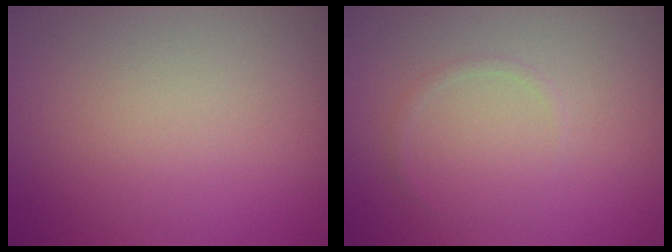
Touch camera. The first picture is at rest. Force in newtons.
{"total": 0.6, "press": 0.6, "slide": 0.1}